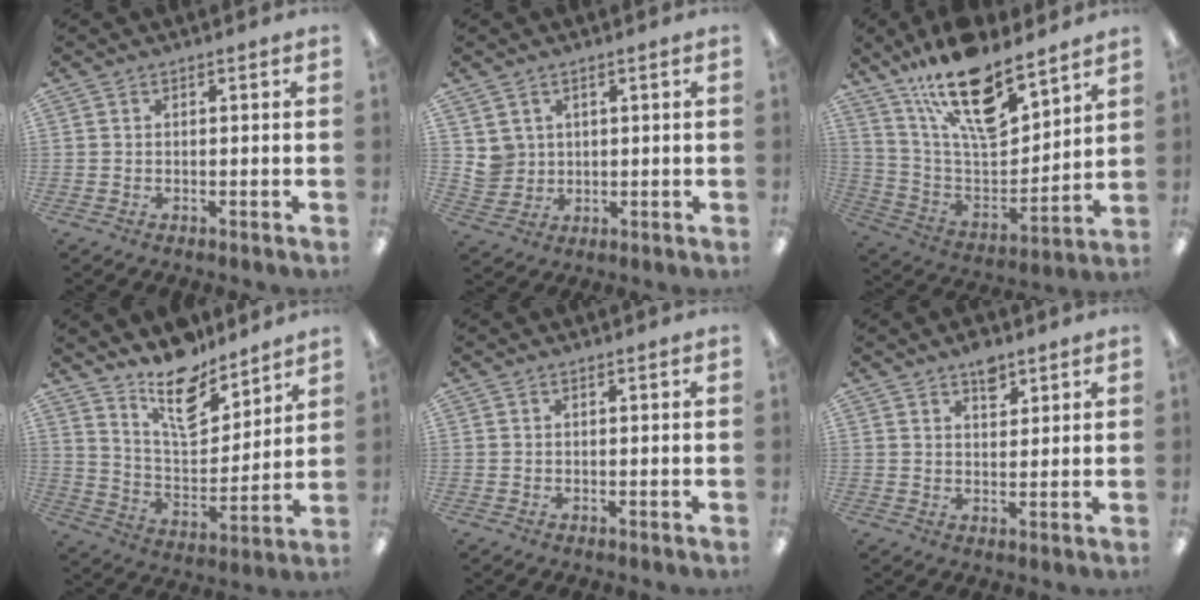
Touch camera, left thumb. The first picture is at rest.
{"total": 4.5, "force": [2.2, 4.0, 0.2], "torque": [-0.013, -0.003, 0.042]}
{"total": 20.0, "force": [14.2, 7.4, 12.0], "torque": [-0.210, -0.089, 0.246]}
{"total": 15.6, "force": [12.3, 6.2, 7.5], "torque": [-0.129, -0.079, 0.216]}
{"total": 0.0}
{"total": 4.7, "force": [3.4, 2.5, 2.3], "torque": [-0.010, -0.020, 0.054]}